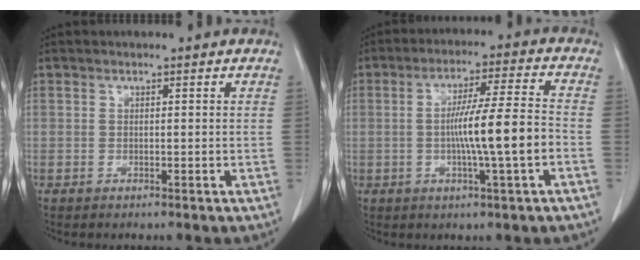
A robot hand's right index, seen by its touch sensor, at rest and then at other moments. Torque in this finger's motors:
{"motor_torque": [1.45, -0.57, 0.76, 0.19]}